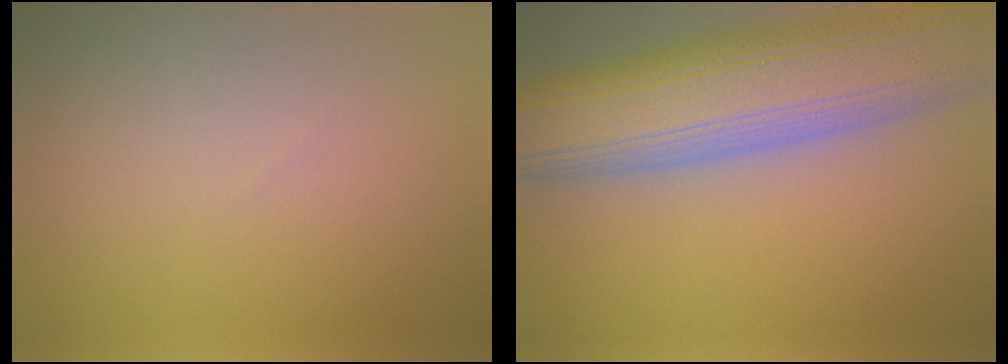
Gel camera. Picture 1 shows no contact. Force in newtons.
{"total": 14.4, "press": 14.3, "slide": 1.1}